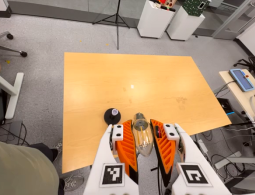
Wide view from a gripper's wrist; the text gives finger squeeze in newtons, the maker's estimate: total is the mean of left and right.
{"total": 21.3, "left": 23.2, "right": 19.3}